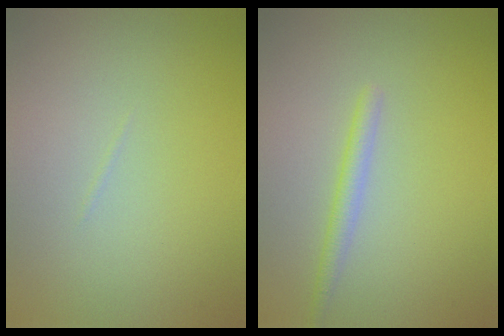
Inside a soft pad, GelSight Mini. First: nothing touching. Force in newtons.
{"total": 1.5, "press": 1.5, "slide": 0.1}